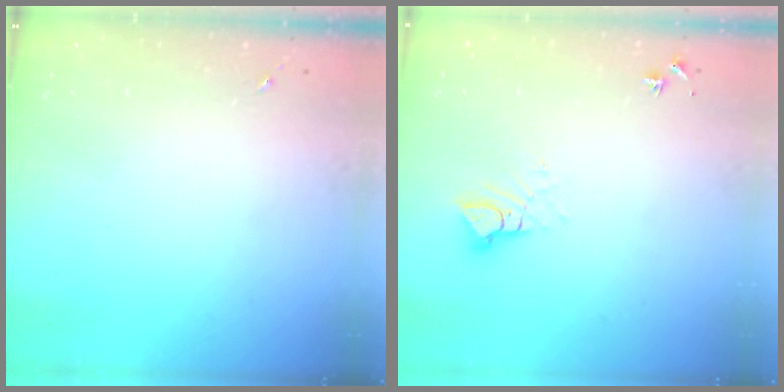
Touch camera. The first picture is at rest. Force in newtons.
{"total": 6.3, "press": 6.3, "slide": 0.1}